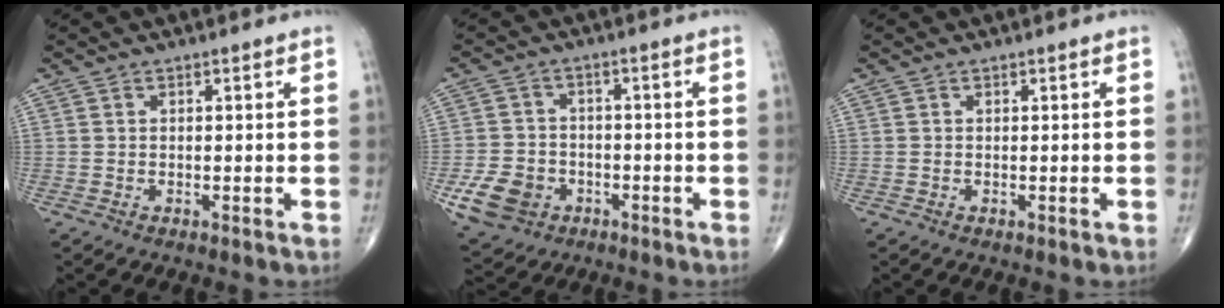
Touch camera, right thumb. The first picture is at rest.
{"total": 8.6, "force": [-3.4, 6.9, 3.8], "torque": [-0.058, 0.016, -0.055]}
{"total": 0.0}